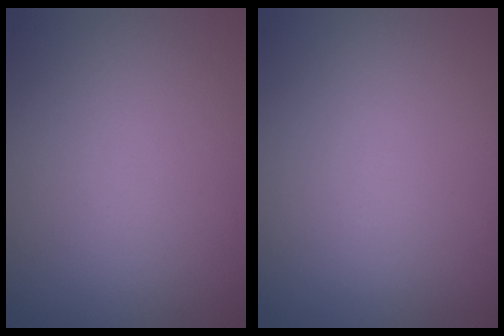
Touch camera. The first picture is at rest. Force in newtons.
{"total": 0.0}